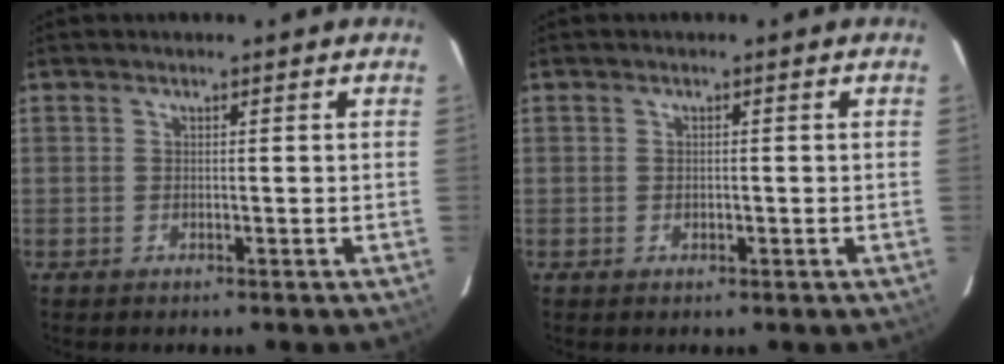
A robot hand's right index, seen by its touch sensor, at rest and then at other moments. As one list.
[{"total": 0.8, "force": [-0.2, 0.7, 0.3], "torque": [-0.001, -0.002, -0.004]}]